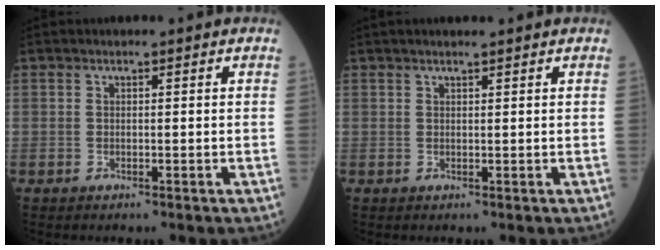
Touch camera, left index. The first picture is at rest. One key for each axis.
{"total": 2.4, "fx": 1.9, "fy": 0.0, "fz": 1.3, "tx": -0.017, "ty": 0.016, "tz": 0.030}